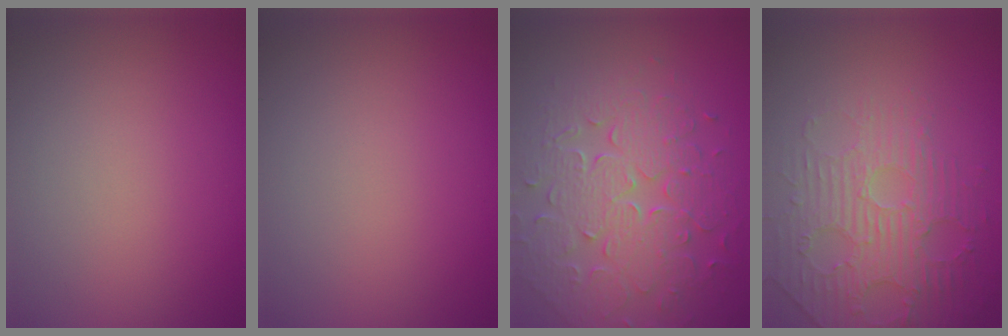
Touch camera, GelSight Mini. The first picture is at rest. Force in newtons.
{"total": 0.0}
{"total": 8.0, "press": 5.7, "slide": 5.6}
{"total": 4.9, "press": 3.7, "slide": 3.2}